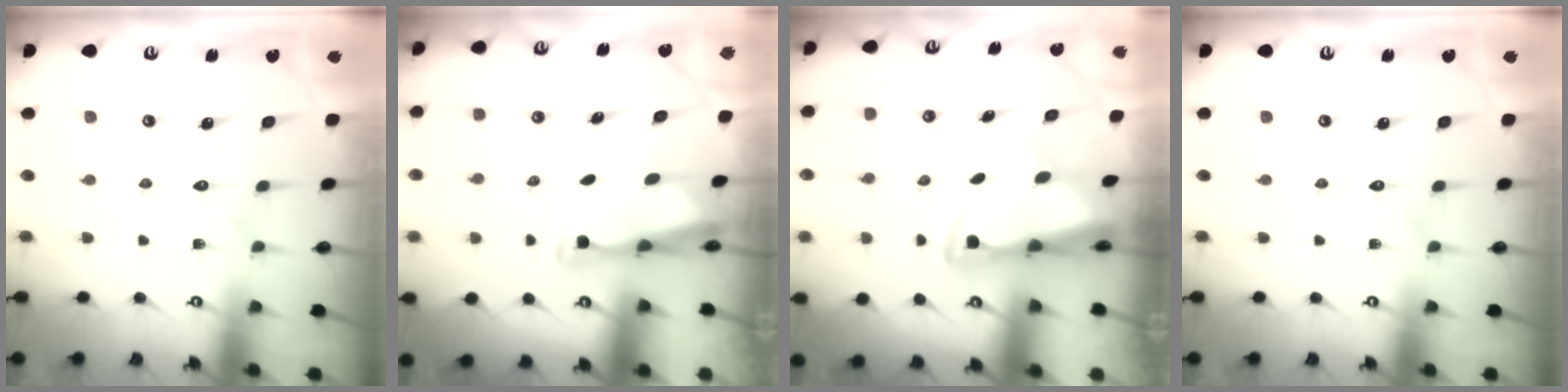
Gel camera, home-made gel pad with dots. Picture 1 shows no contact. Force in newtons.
{"total": 3.0, "press": 2.9, "slide": 0.8}
{"total": 3.4, "press": 3.3, "slide": 0.6}
{"total": 0.0}